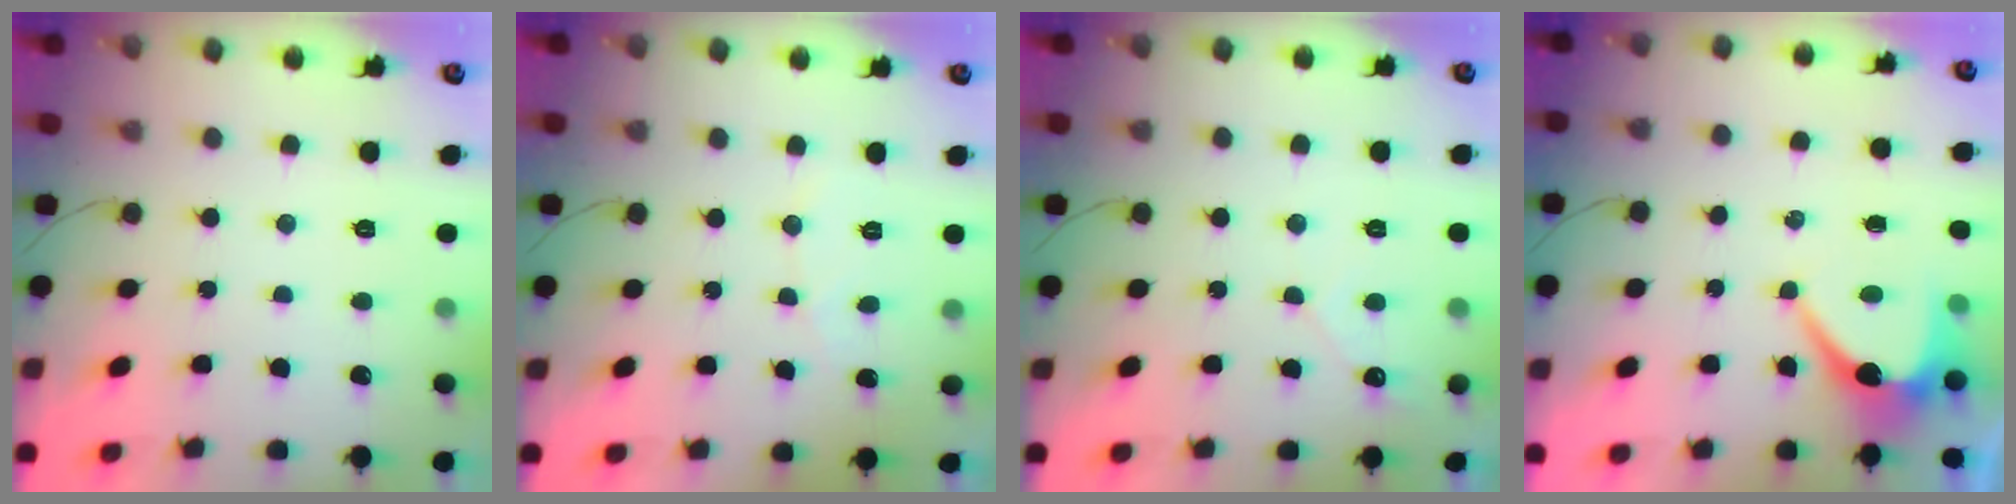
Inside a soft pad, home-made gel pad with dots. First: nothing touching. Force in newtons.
{"total": 3.9, "press": 3.9, "slide": 0.3}
{"total": 2.7, "press": 2.7, "slide": 0.1}
{"total": 7.1, "press": 7.1, "slide": 0.6}